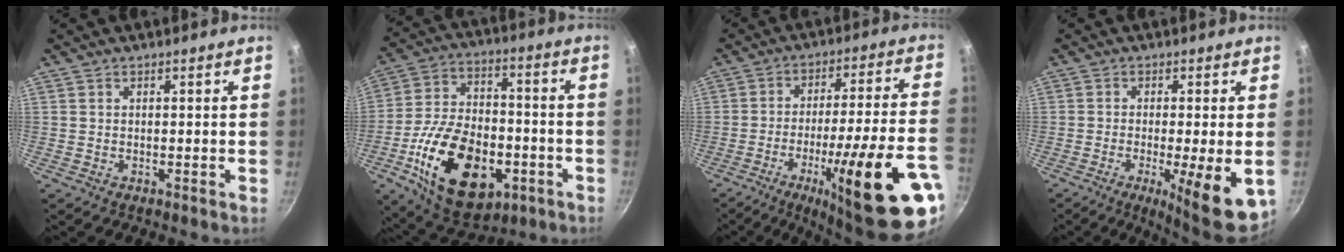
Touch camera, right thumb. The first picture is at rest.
{"total": 23.9, "force": [-7.8, 14.5, 17.3], "torque": [-0.277, 0.034, -0.115]}
{"total": 26.5, "force": [-11.0, 4.5, 23.7], "torque": [-0.314, 0.032, -0.159]}
{"total": 11.4, "force": [-3.0, 2.2, 10.8], "torque": [-0.153, -0.007, -0.037]}